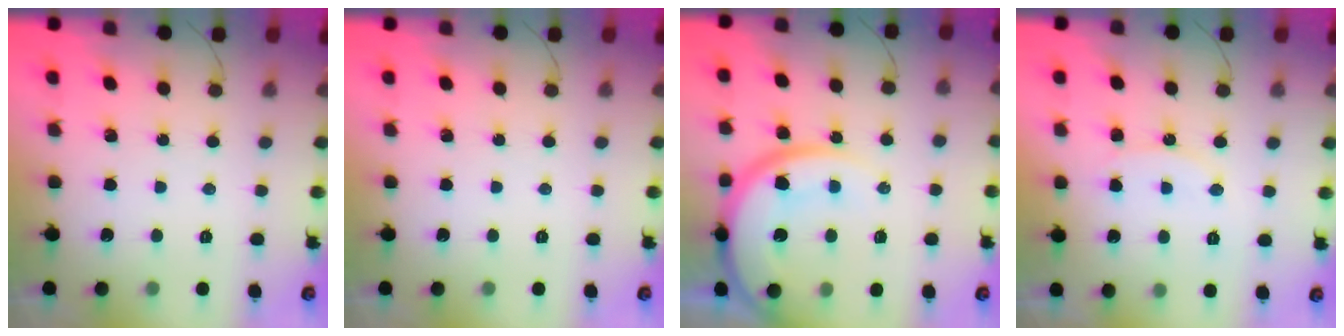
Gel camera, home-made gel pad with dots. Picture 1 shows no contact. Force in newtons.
{"total": 0.0}
{"total": 15.4, "press": 15.3, "slide": 1.6}
{"total": 7.7, "press": 7.6, "slide": 0.9}